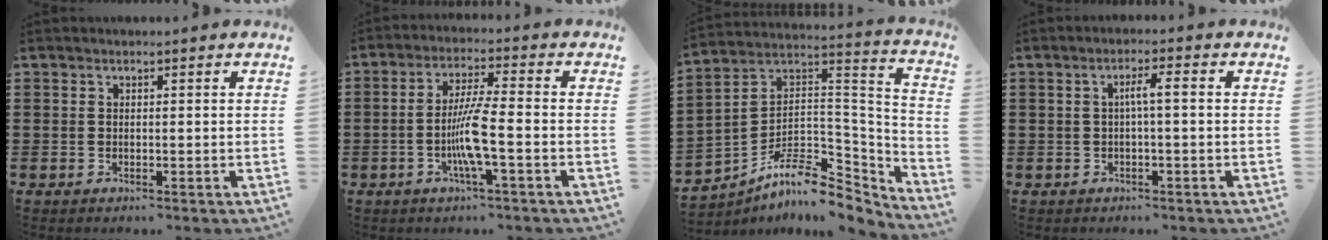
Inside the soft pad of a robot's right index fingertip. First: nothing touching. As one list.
[{"total": 7.1, "force": [-2.1, 0.2, 6.8], "torque": [-0.137, -0.013, -0.046]}, {"total": 8.5, "force": [-6.3, 3.8, 4.2], "torque": [-0.085, -0.003, -0.120]}, {"total": 2.9, "force": [-0.1, 0.1, 2.9], "torque": [-0.054, 0.002, -0.006]}]